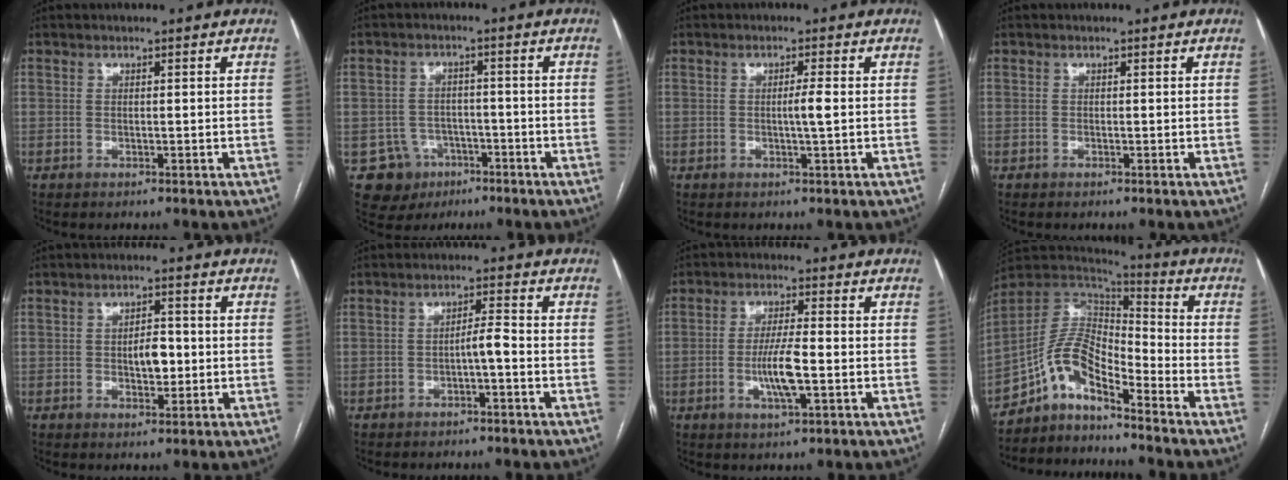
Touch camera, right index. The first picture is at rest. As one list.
[{"total": 6.8, "force": [-2.8, 6.1, 0.6], "torque": [-0.009, 0.011, -0.032]}, {"total": 2.2, "force": [-0.1, -0.3, 2.2], "torque": [-0.036, -0.001, -0.003]}, {"total": 0.0}, {"total": 4.1, "force": [-0.3, 2.1, 3.5], "torque": [-0.052, 0.004, -0.001]}, {"total": 2.7, "force": [-1.1, 0.2, 2.5], "torque": [-0.037, 0.006, -0.020]}, {"total": 6.5, "force": [-1.6, 0.8, 6.2], "torque": [-0.121, -0.004, -0.028]}, {"total": 10.0, "force": [-7.2, 2.9, 6.3], "torque": [-0.125, 0.033, -0.132]}]